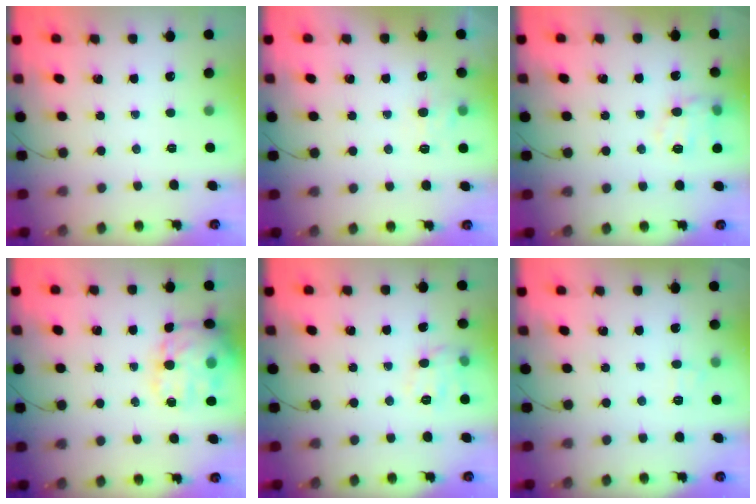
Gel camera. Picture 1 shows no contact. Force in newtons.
{"total": 6.7, "press": 6.6, "slide": 1.3}
{"total": 9.4, "press": 9.3, "slide": 0.6}
{"total": 19.6, "press": 19.4, "slide": 2.4}
{"total": 9.3, "press": 9.3, "slide": 1.3}
{"total": 5.6, "press": 5.4, "slide": 1.4}